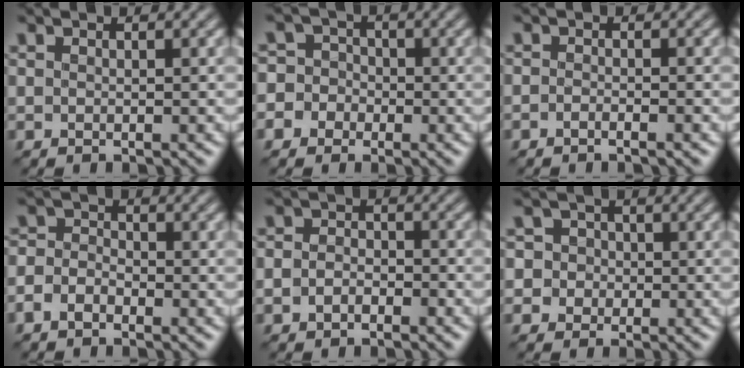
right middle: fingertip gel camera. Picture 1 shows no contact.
{"total": 5.9, "force": [-2.3, 5.3, 1.1], "torque": [-0.008, 0.012, -0.071]}
{"total": 1.1, "force": [-0.8, 0.3, 0.8], "torque": [-0.014, 0.000, -0.016]}
{"total": 2.6, "force": [-1.5, 1.8, 1.1], "torque": [-0.018, 0.002, -0.041]}
{"total": 2.4, "force": [-1.0, 1.8, 1.3], "torque": [-0.010, 0.001, -0.025]}
{"total": 5.2, "force": [0.3, 5.0, 1.5], "torque": [-0.015, 0.036, -0.024]}